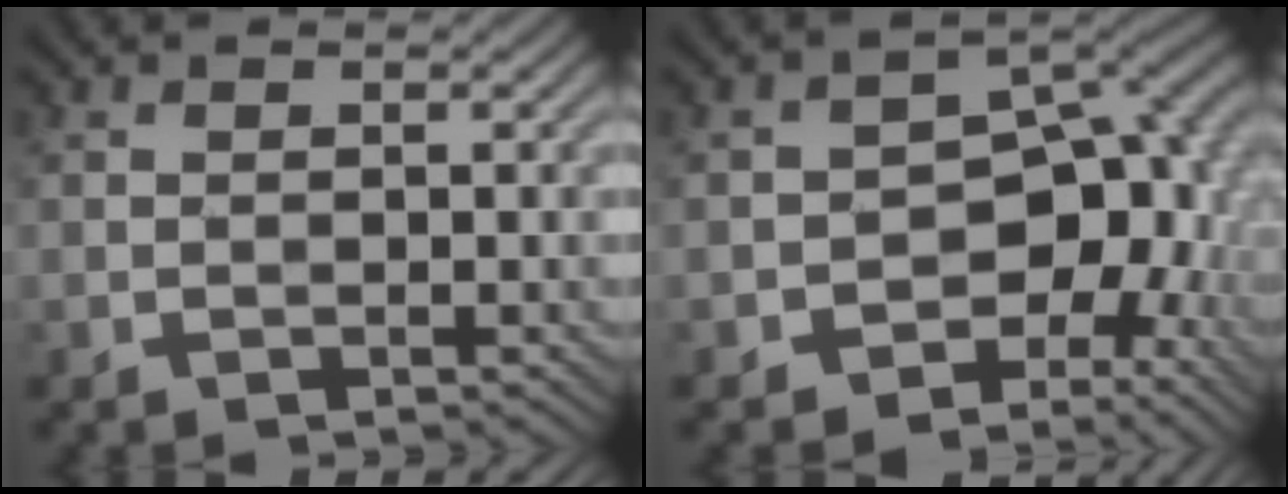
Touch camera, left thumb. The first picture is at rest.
{"total": 10.3, "force": [-3.6, 7.3, 6.3], "torque": [-0.067, -0.009, -0.066]}